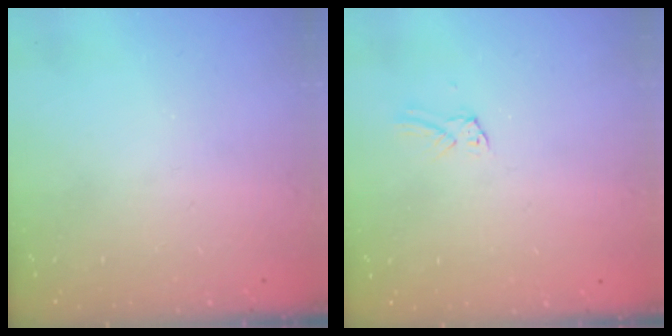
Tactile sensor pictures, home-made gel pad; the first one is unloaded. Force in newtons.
{"total": 1.5, "press": 1.5, "slide": 0.1}